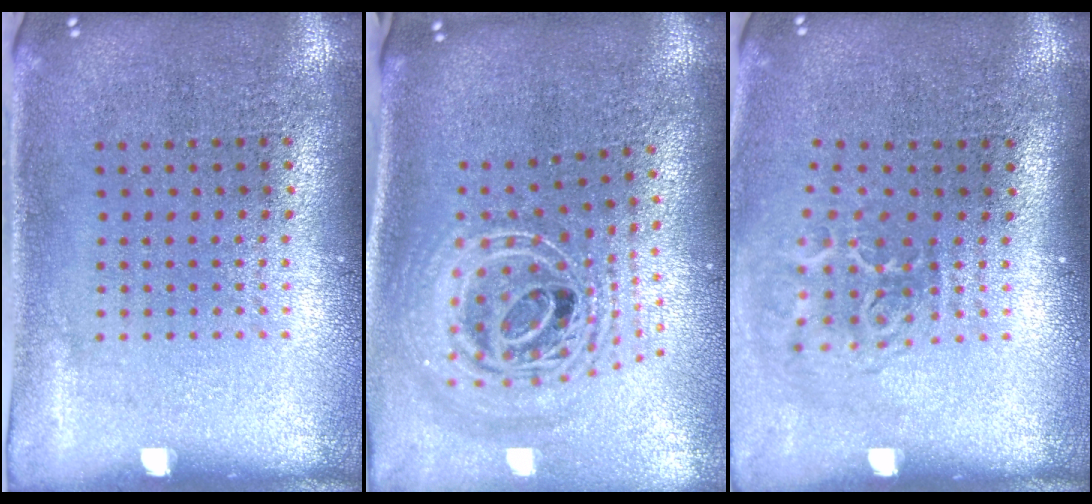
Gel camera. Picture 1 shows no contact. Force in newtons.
{"total": 2.8, "press": 2.0, "slide": 2.0}
{"total": 1.9, "press": 1.2, "slide": 1.4}